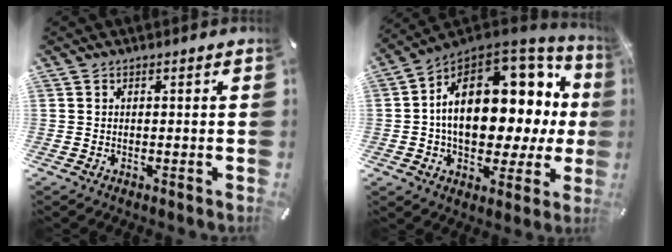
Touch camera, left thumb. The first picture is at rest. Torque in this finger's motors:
{"motor_torque": [2.48, 2.53, 2.48, -0.29, 0.72]}